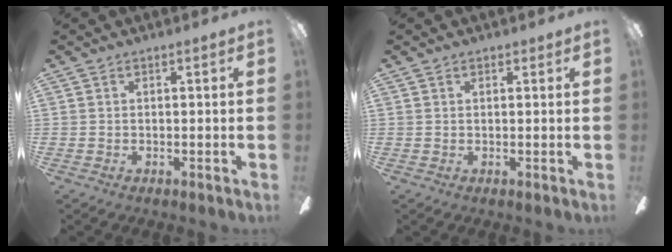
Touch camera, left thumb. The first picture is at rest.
{"total": 0.8, "force": [0.6, 0.4, 0.2], "torque": [-0.005, 0.002, 0.011]}